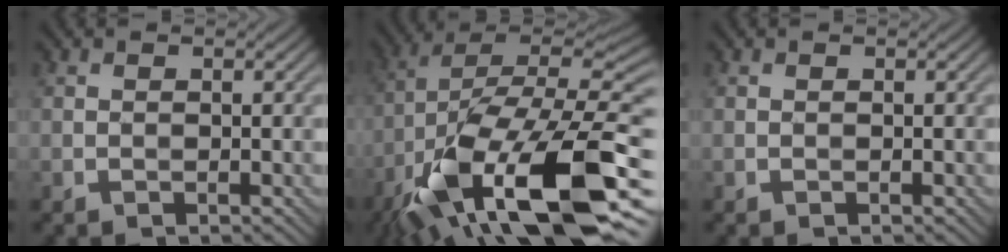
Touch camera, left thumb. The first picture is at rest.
{"total": 19.4, "force": [-8.8, 8.0, 15.3], "torque": [-0.290, -0.010, -0.151]}
{"total": 0.0}